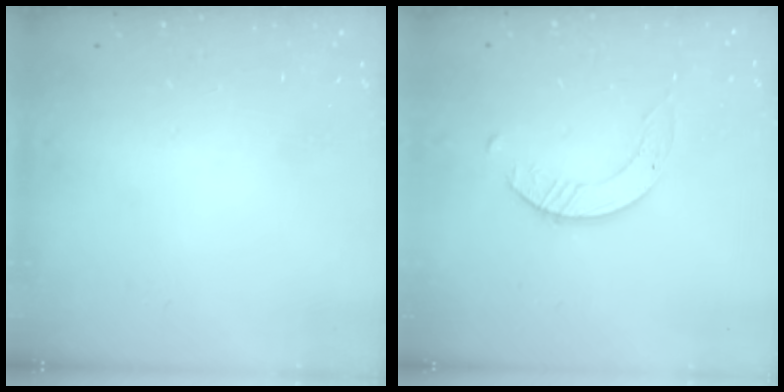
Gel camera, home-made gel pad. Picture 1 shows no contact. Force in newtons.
{"total": 2.6, "press": 2.6, "slide": 0.3}